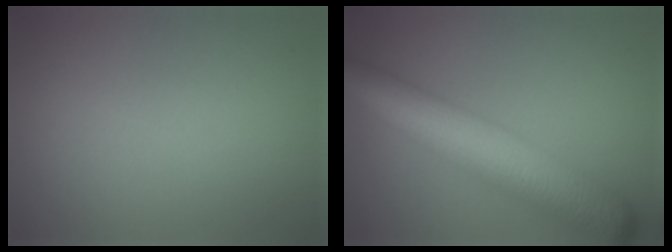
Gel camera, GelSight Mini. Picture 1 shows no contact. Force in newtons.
{"total": 10.9, "press": 10.9, "slide": 0.4}